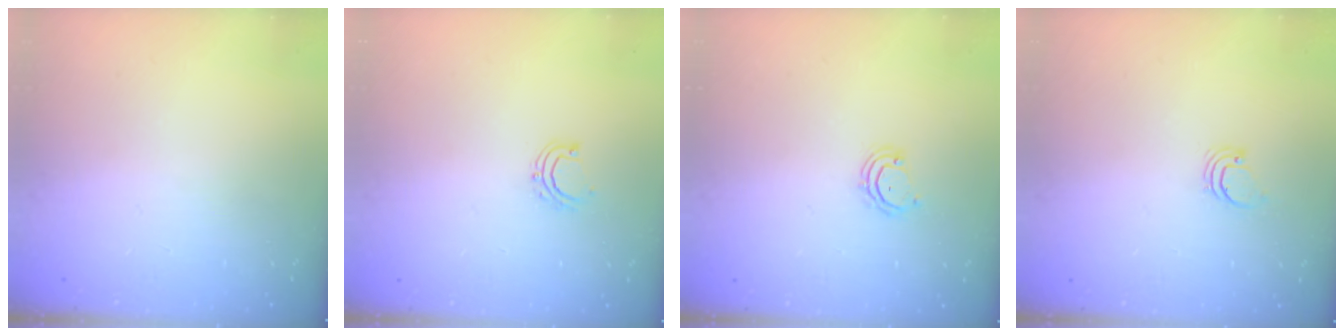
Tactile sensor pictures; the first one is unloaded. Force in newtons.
{"total": 4.4, "press": 4.3, "slide": 0.6}
{"total": 3.5, "press": 3.5, "slide": 0.2}
{"total": 0.9, "press": 0.9, "slide": 0.1}